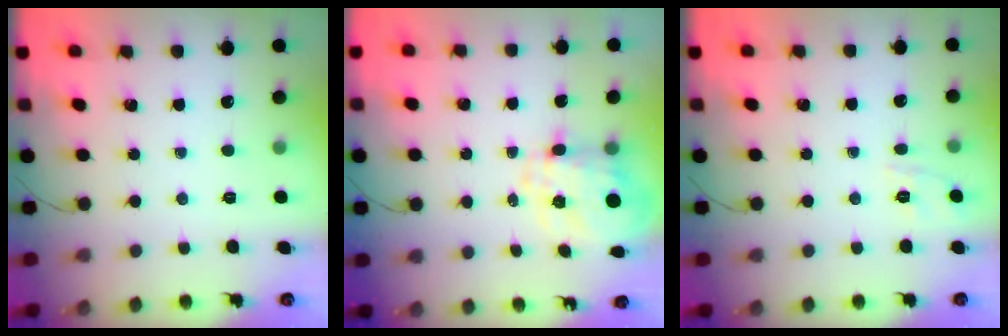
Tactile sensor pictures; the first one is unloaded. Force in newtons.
{"total": 7.1, "press": 6.9, "slide": 1.6}
{"total": 1.8, "press": 0.3, "slide": 1.8}